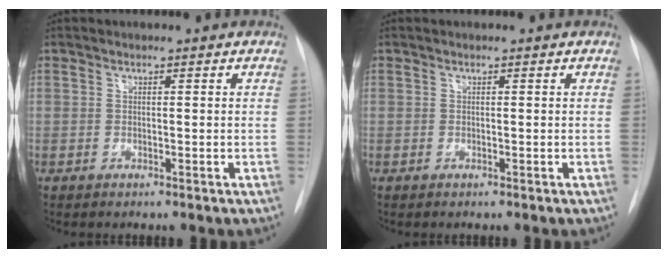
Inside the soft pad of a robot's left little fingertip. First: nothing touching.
{"total": 0.0}